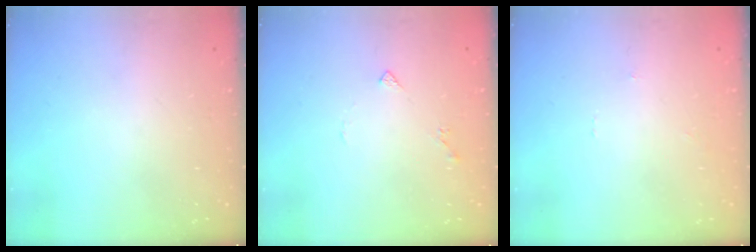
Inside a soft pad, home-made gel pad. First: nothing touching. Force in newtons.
{"total": 4.0, "press": 4.0, "slide": 0.8}
{"total": 0.0}